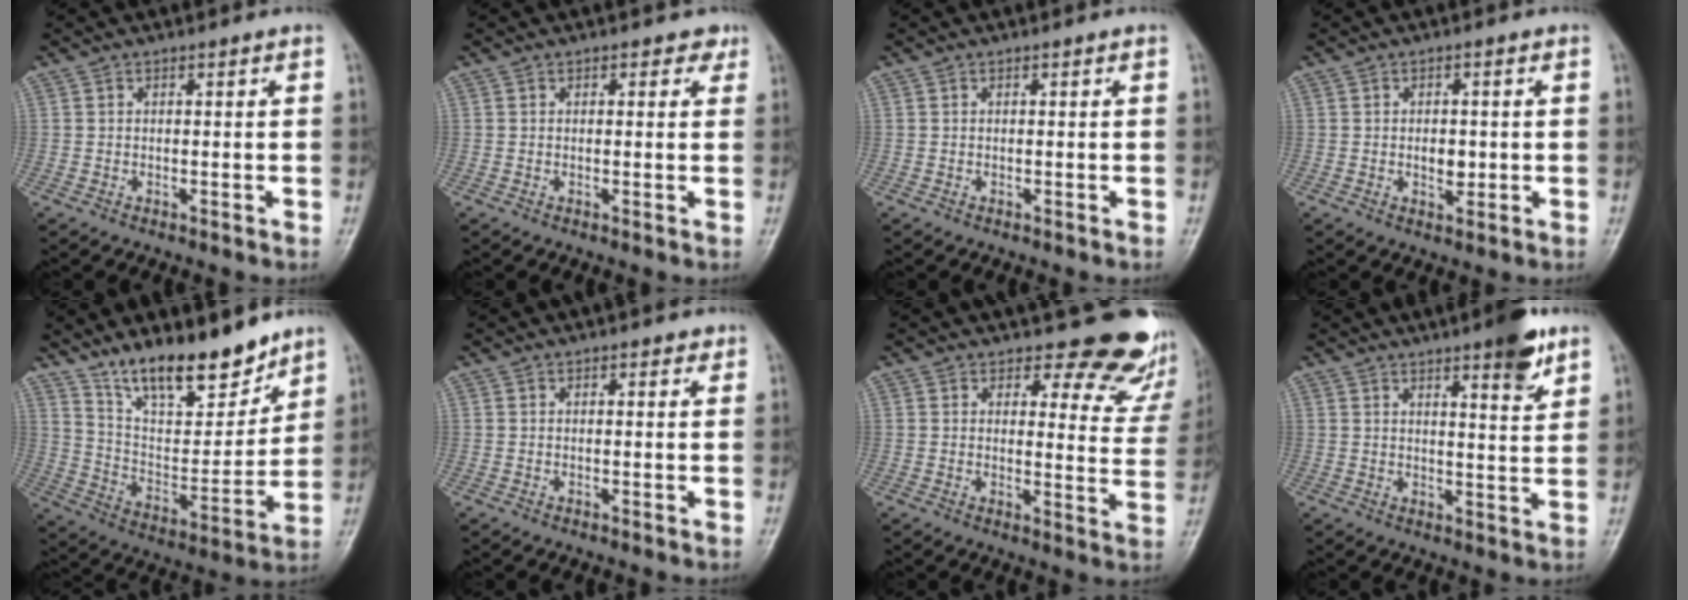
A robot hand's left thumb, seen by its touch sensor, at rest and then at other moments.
{"total": 1.9, "force": [1.1, 1.3, 0.8], "torque": [0.010, -0.002, 0.007]}
{"total": 0.0}
{"total": 3.5, "force": [-0.2, 2.2, 2.7], "torque": [-0.031, -0.001, -0.002]}
{"total": 17.1, "force": [13.1, 6.0, 9.2], "torque": [-0.103, -0.088, 0.232]}
{"total": 1.1, "force": [0.7, 0.6, 0.6], "torque": [0.001, -0.002, 0.004]}
{"total": 13.8, "force": [11.9, 5.3, 4.5], "torque": [0.004, -0.092, 0.119]}
{"total": 7.8, "force": [4.9, 1.6, 5.8], "torque": [-0.071, -0.028, 0.066]}